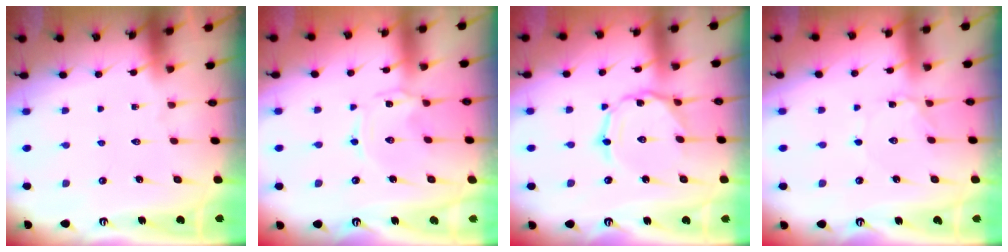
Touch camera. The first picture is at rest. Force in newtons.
{"total": 0.7, "press": 0.7, "slide": 0.1}
{"total": 4.2, "press": 4.2, "slide": 0.4}
{"total": 1.4, "press": 1.3, "slide": 0.1}